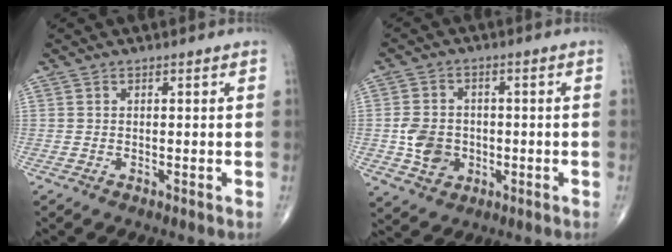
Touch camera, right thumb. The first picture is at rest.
{"total": 7.1, "force": [-1.2, 5.9, 3.8], "torque": [-0.046, 0.006, -0.018]}